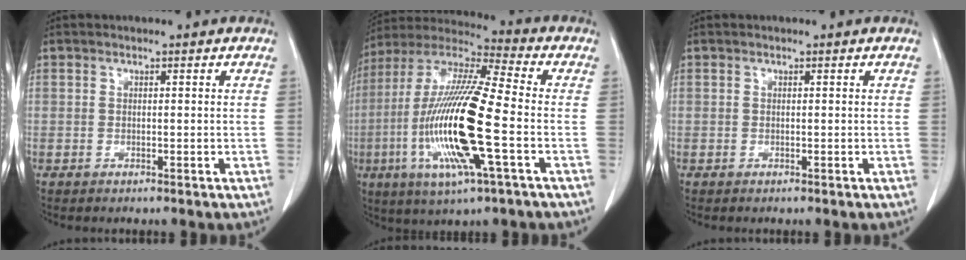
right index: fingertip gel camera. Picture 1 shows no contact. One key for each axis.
{"total": 19.5, "fx": -4.3, "fy": 1.6, "fz": 18.9, "tx": -0.398, "ty": -0.016, "tz": -0.087}
{"total": 0.0}